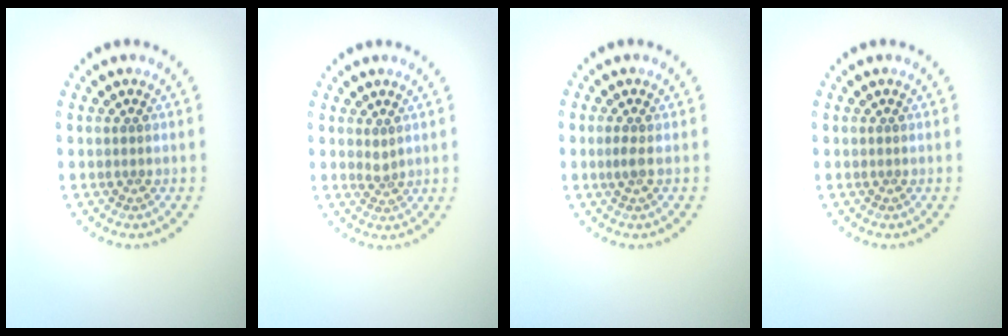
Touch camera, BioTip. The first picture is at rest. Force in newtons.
{"total": 0.9, "press": 0.6, "slide": 0.8}
{"total": 0.9, "press": 0.7, "slide": 0.5}
{"total": 0.0}